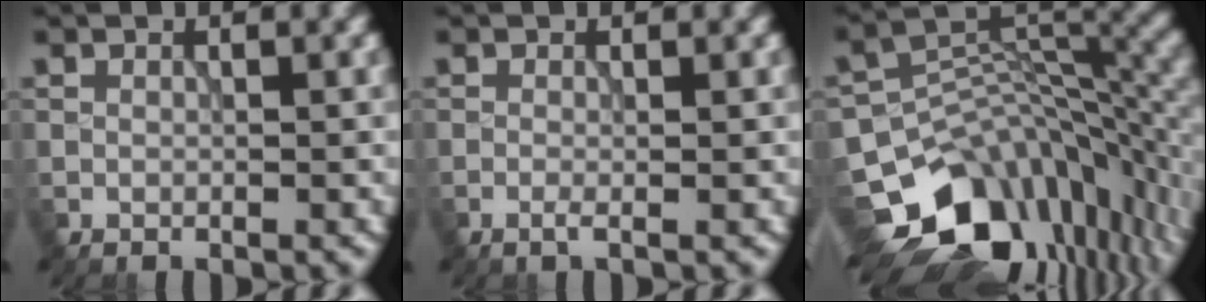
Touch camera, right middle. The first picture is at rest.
{"total": 0.8, "force": [-0.3, 0.1, 0.7], "torque": [-0.014, -0.003, -0.007]}
{"total": 13.8, "force": [-7.2, 8.7, 8.0], "torque": [-0.153, -0.024, -0.097]}